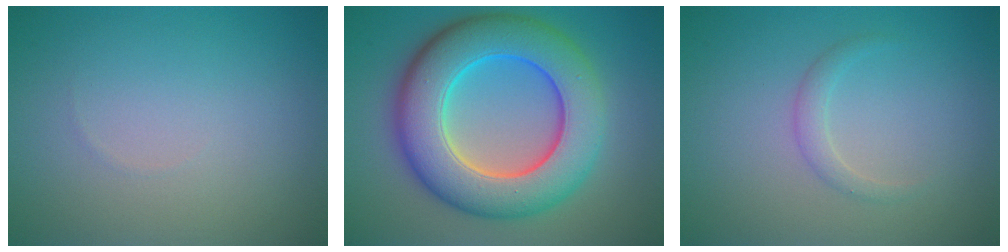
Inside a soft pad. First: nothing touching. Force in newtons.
{"total": 11.1, "press": 11.1, "slide": 0.5}
{"total": 1.2, "press": 1.2, "slide": 0.0}